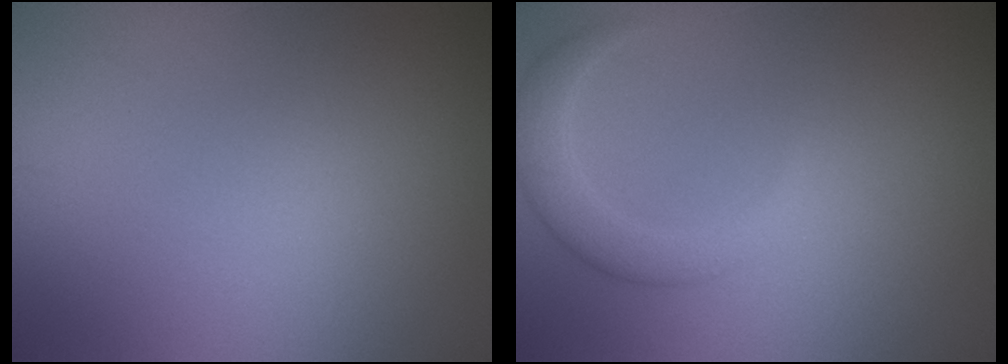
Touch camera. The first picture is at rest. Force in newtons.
{"total": 2.7, "press": 2.7, "slide": 0.1}